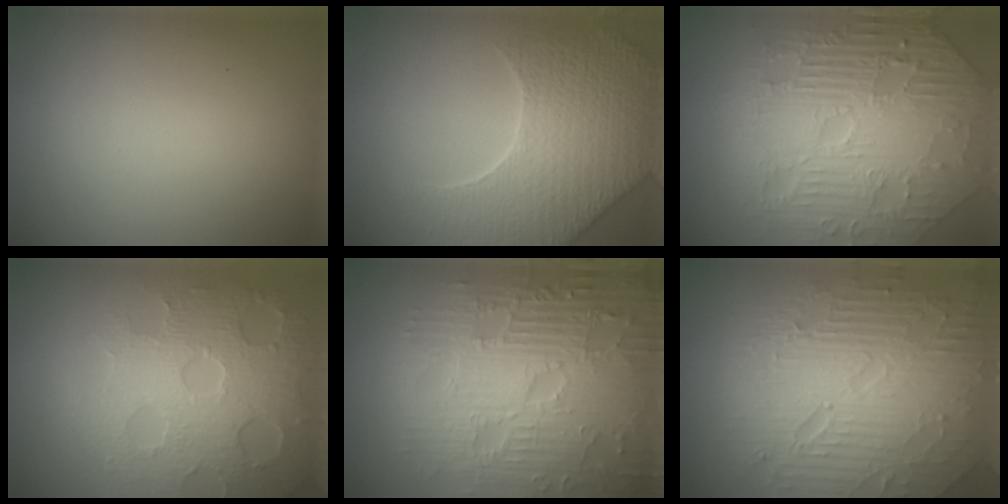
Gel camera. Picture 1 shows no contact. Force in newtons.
{"total": 8.4, "press": 6.1, "slide": 5.8}
{"total": 11.2, "press": 7.2, "slide": 8.6}
{"total": 6.5, "press": 5.3, "slide": 3.9}
{"total": 9.4, "press": 6.9, "slide": 6.5}
{"total": 10.1, "press": 6.5, "slide": 7.7}